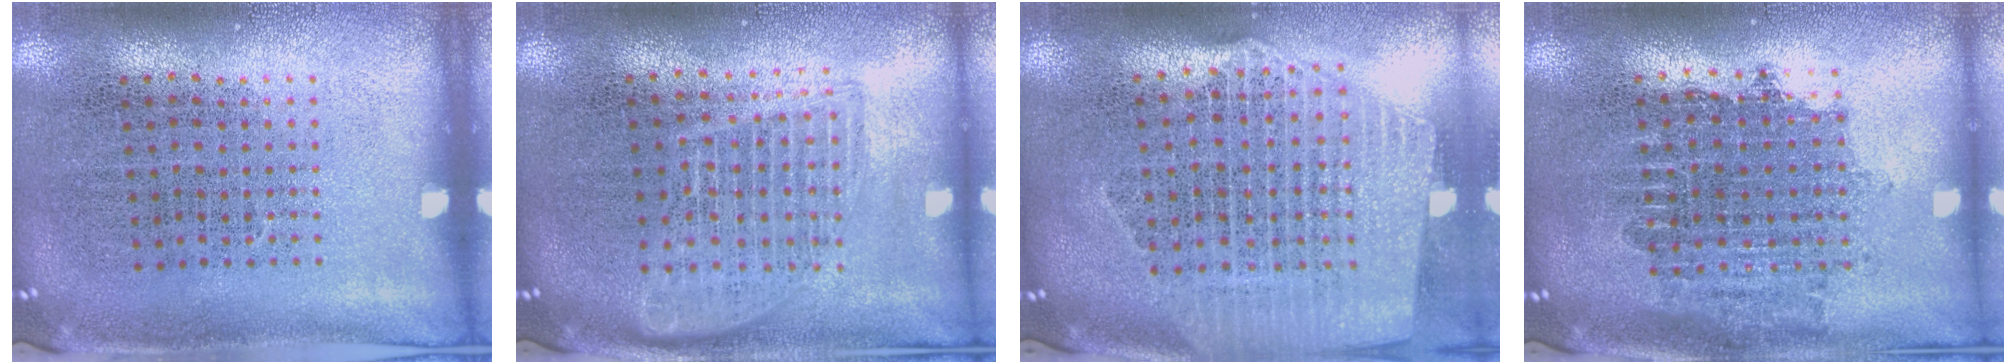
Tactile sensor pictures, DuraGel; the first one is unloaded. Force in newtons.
{"total": 1.6, "press": 1.5, "slide": 0.8}
{"total": 2.5, "press": 2.1, "slide": 1.3}
{"total": 1.8, "press": 1.4, "slide": 1.1}